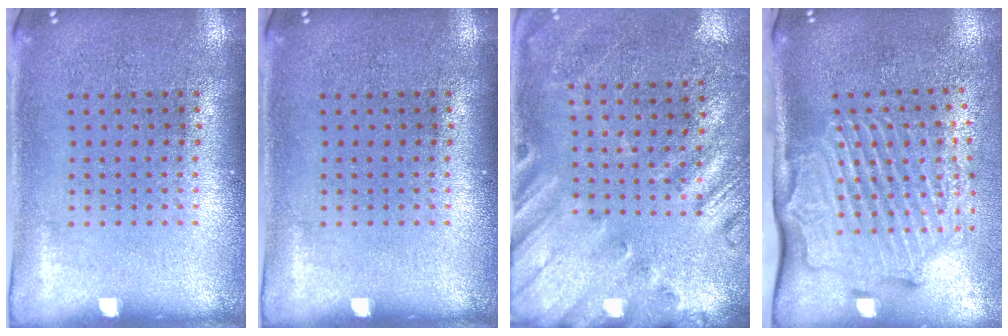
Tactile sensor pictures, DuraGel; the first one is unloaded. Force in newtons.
{"total": 0.0}
{"total": 2.4, "press": 2.0, "slide": 1.3}
{"total": 2.9, "press": 2.2, "slide": 1.9}